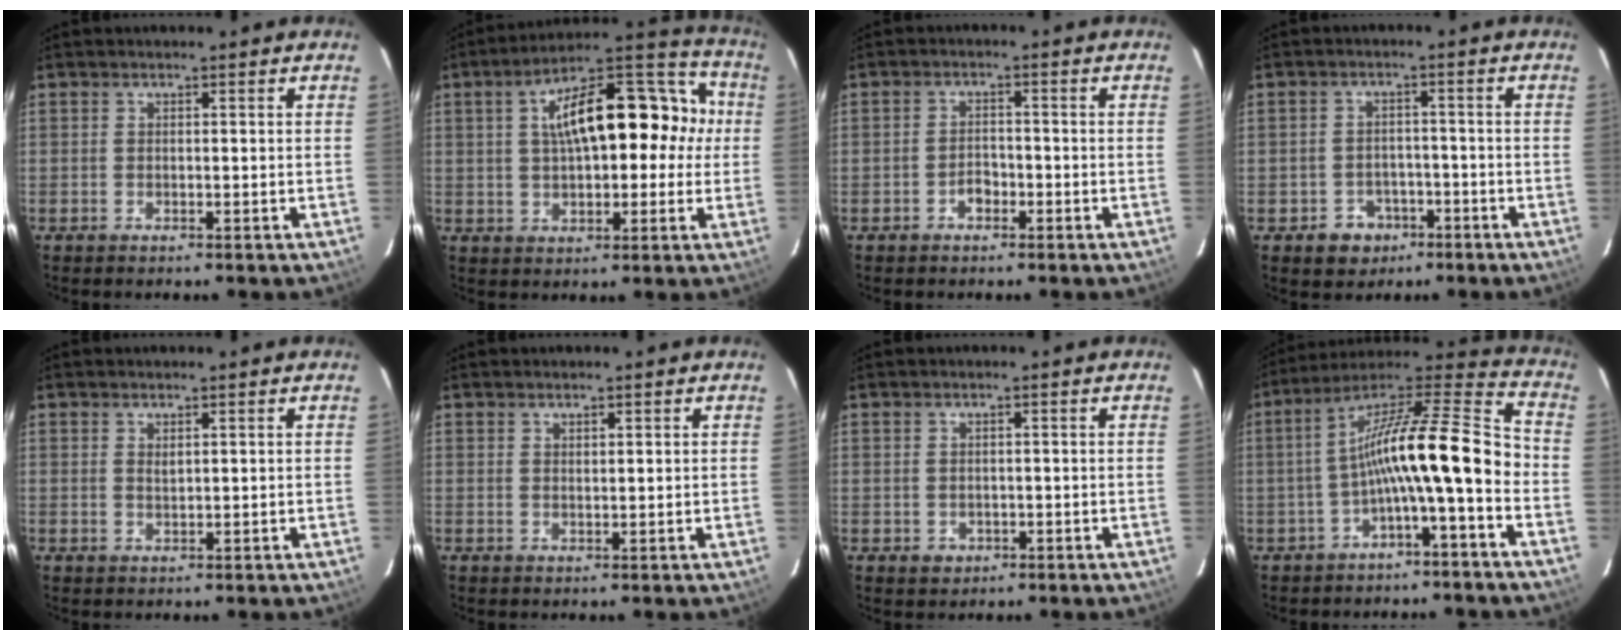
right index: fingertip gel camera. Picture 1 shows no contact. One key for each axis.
{"total": 18.8, "fx": 2.2, "fy": 9.7, "fz": 15.9, "tx": -0.258, "ty": 0.058, "tz": 0.036}
{"total": 2.3, "fx": -1.5, "fy": 1.5, "fz": 0.9, "tx": -0.019, "ty": 0.005, "tz": -0.024}
{"total": 5.7, "fx": -2.9, "fy": 4.8, "fz": 0.9, "tx": -0.034, "ty": 0.019, "tz": -0.030}
{"total": 1.0, "fx": 0.6, "fy": 0.4, "fz": 0.7, "tx": -0.011, "ty": 0.000, "tz": 0.012}
{"total": 1.1, "fx": 0.9, "fy": 0.4, "fz": 0.6, "tx": -0.008, "ty": 0.001, "tz": 0.016}
{"total": 2.3, "fx": -0.3, "fy": 2.2, "fz": 0.4, "tx": -0.005, "ty": 0.000, "tz": 0.000}
{"total": 15.3, "fx": -4.6, "fy": 2.2, "fz": 14.4, "tx": -0.248, "ty": 0.026, "tz": -0.083}